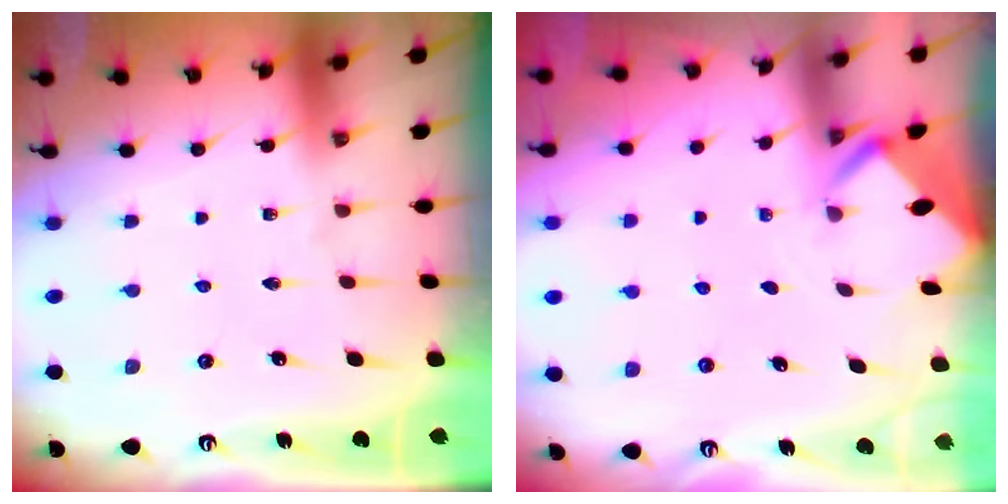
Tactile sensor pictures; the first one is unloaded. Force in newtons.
{"total": 2.2, "press": 2.2, "slide": 0.1}